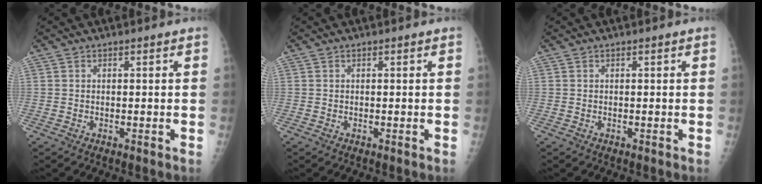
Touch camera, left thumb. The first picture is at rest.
{"total": 0.0}
{"total": 0.0}